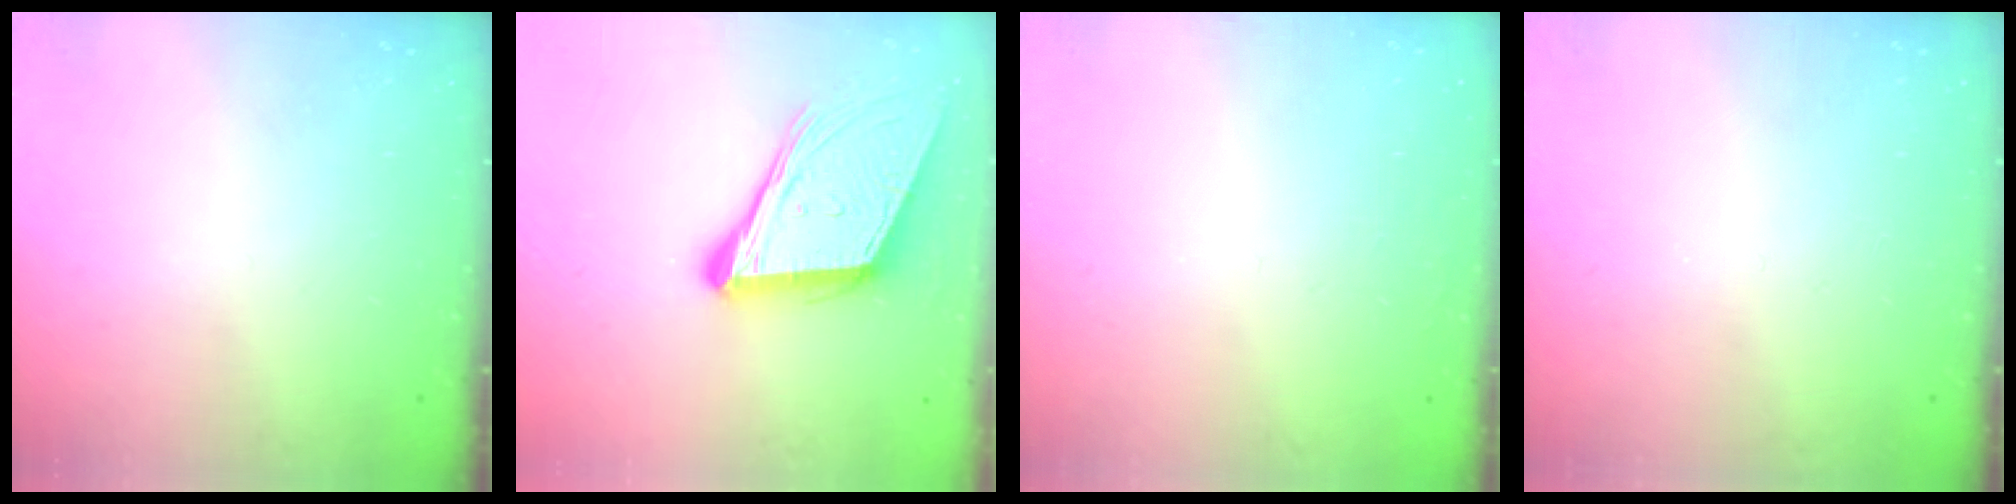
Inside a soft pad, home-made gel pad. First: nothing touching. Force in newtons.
{"total": 14.7, "press": 14.2, "slide": 3.9}
{"total": 1.5, "press": 1.5, "slide": 0.1}
{"total": 0.0}